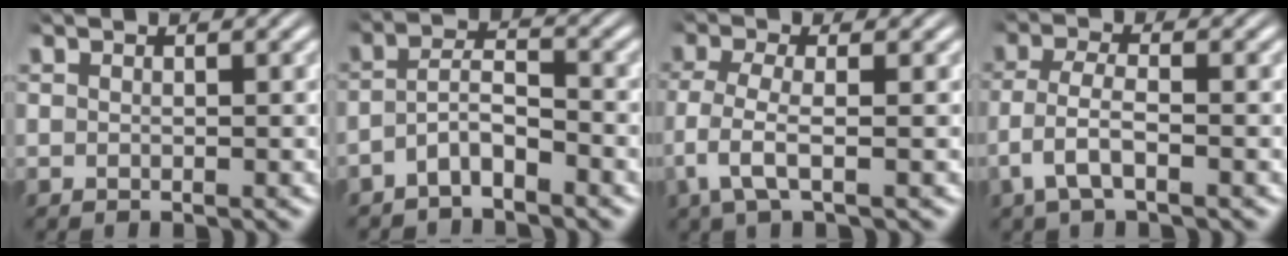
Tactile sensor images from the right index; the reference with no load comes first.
{"total": 3.7, "force": [-2.6, 1.8, 2.0], "torque": [-0.039, -0.012, -0.044]}
{"total": 3.7, "force": [-0.8, 1.6, 3.2], "torque": [-0.088, -0.019, -0.006]}
{"total": 3.5, "force": [-1.4, 1.5, 2.8], "torque": [-0.064, -0.014, -0.016]}